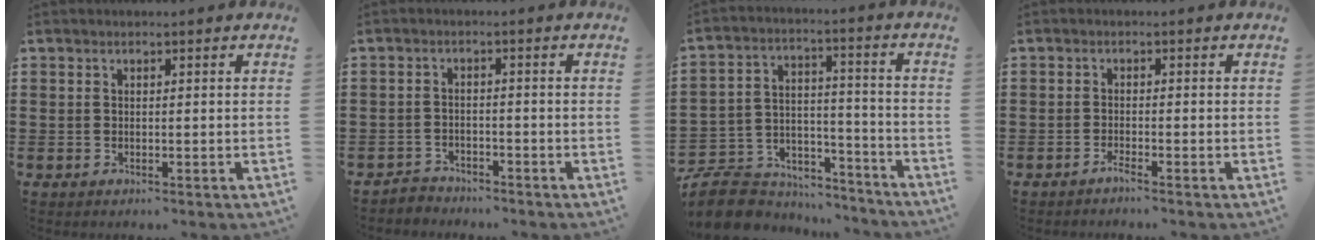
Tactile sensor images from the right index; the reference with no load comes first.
{"total": 2.4, "force": [-2.3, 0.4, -0.3], "torque": [-0.004, 0.001, -0.052]}
{"total": 8.6, "force": [-7.7, 3.2, 1.8], "torque": [-0.052, 0.014, -0.155]}
{"total": 1.3, "force": [-1.2, -0.2, 0.5], "torque": [-0.010, -0.004, -0.022]}